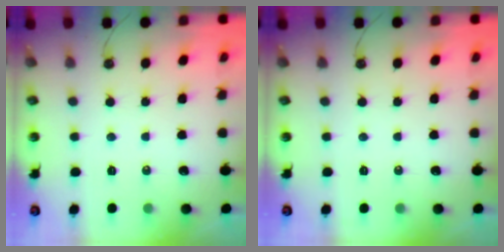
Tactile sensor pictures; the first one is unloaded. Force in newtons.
{"total": 0.0}